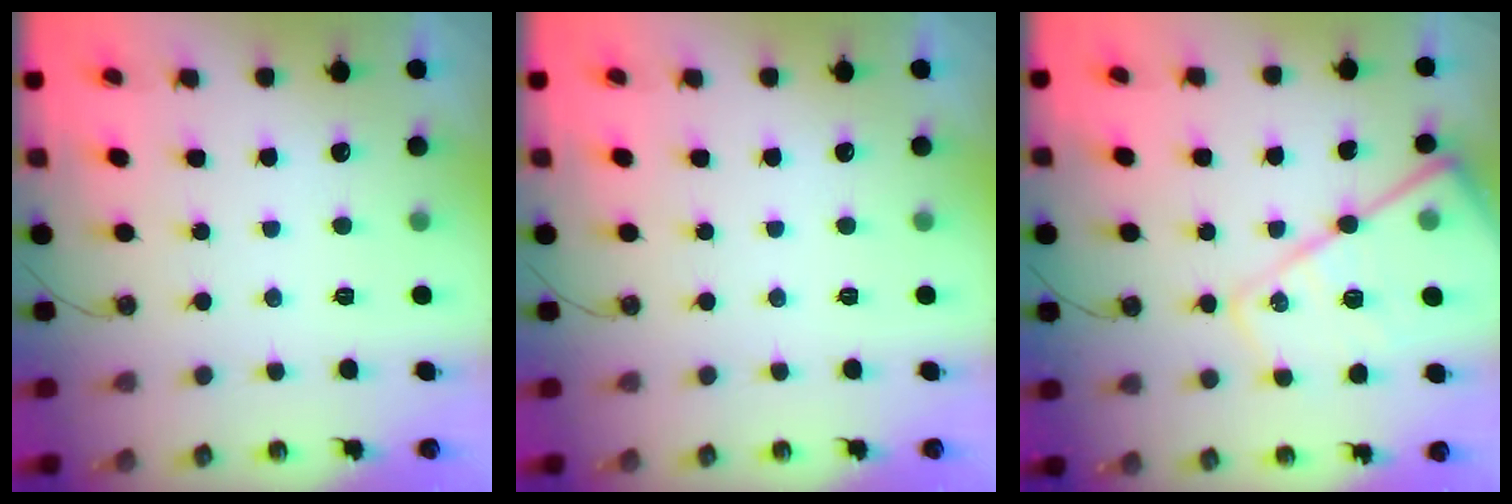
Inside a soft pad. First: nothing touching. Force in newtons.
{"total": 0.0}
{"total": 18.7, "press": 18.6, "slide": 1.9}